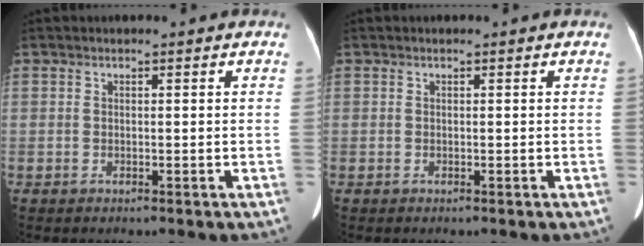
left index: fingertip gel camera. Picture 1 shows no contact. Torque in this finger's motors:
{"motor_torque": [0.00, 0.00, 0.00, 0.00]}